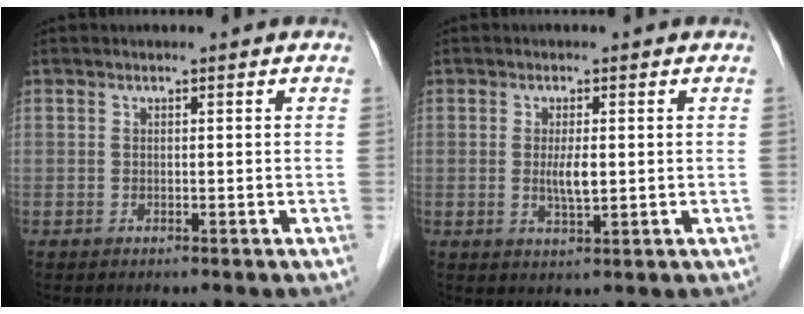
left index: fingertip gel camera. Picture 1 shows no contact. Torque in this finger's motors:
{"motor_torque": [0.67, 0.49, 0.13, 0.08]}